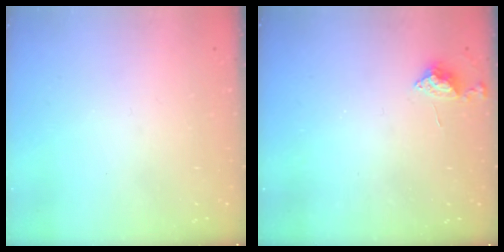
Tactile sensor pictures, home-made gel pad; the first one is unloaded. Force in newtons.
{"total": 6.8, "press": 6.8, "slide": 0.8}